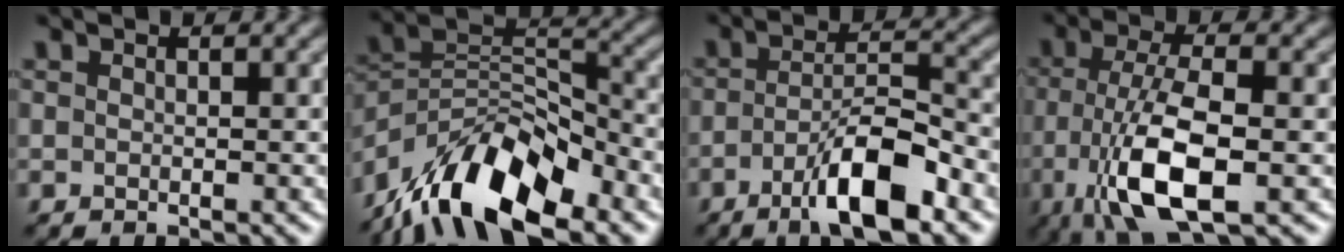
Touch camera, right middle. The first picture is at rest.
{"total": 11.9, "force": [-8.5, 4.9, 6.7], "torque": [-0.117, 0.013, -0.174]}
{"total": 7.1, "force": [-3.7, 1.8, 5.7], "torque": [-0.100, 0.006, -0.066]}
{"total": 8.1, "force": [-2.8, 2.9, 7.1], "torque": [-0.149, -0.001, -0.055]}